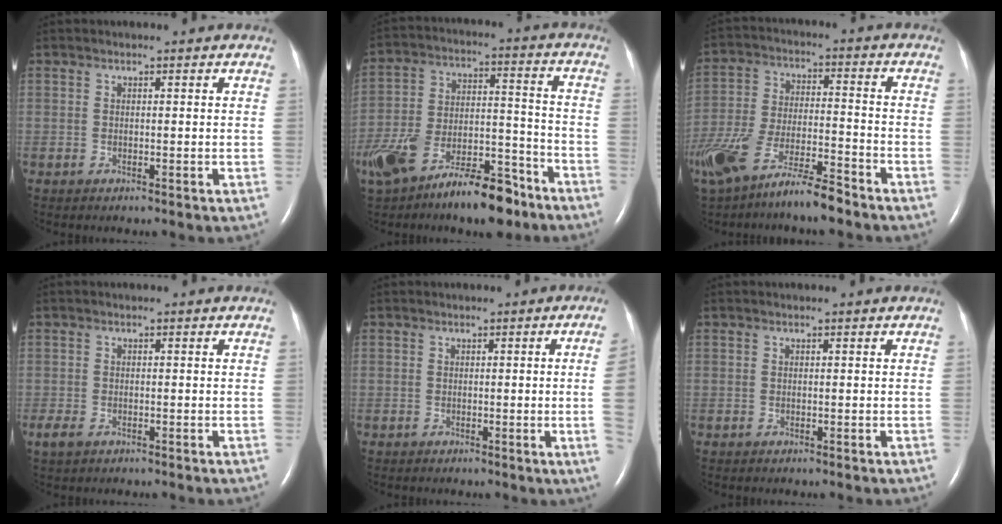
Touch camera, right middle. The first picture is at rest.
{"total": 18.6, "force": [-13.4, 6.6, 11.1], "torque": [-0.218, 0.021, -0.233]}
{"total": 15.2, "force": [-11.7, 3.2, 9.1], "torque": [-0.197, -0.014, -0.216]}
{"total": 2.4, "force": [-1.4, 1.4, 1.5], "torque": [-0.034, -0.005, -0.020]}
{"total": 3.5, "force": [-0.2, -1.5, 3.2], "torque": [-0.041, -0.006, -0.001]}
{"total": 0.0}